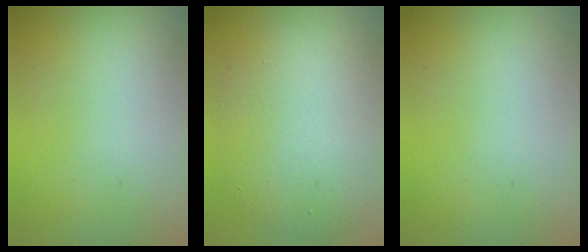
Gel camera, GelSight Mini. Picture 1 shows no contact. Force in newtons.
{"total": 7.7, "press": 7.7, "slide": 0.3}
{"total": 0.0}